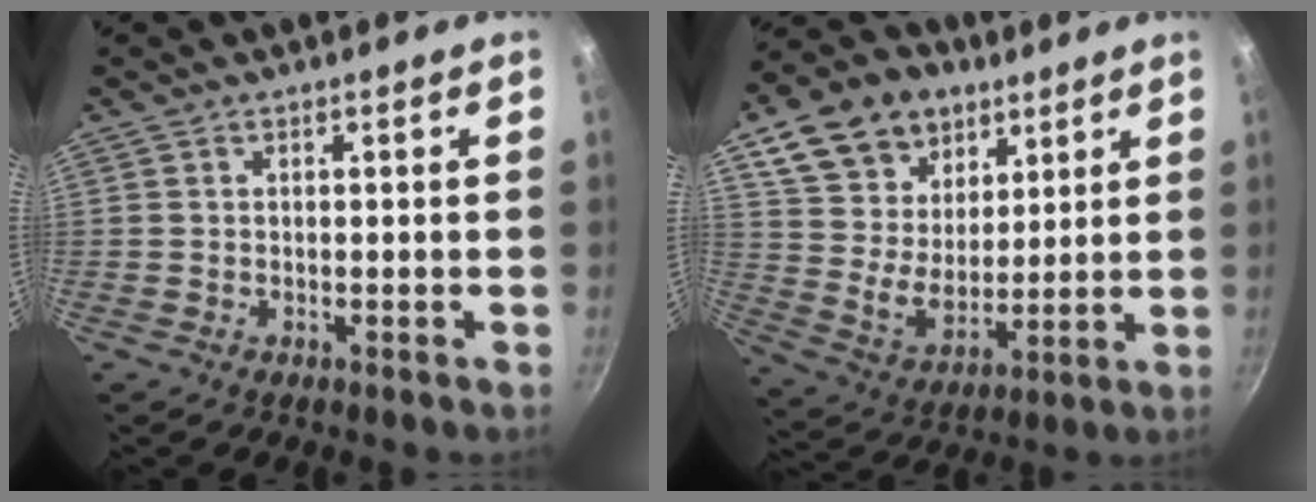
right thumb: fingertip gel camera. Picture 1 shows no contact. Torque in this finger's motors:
{"motor_torque": [-1.34, 1.81, 0.16, -0.03, 0.33]}